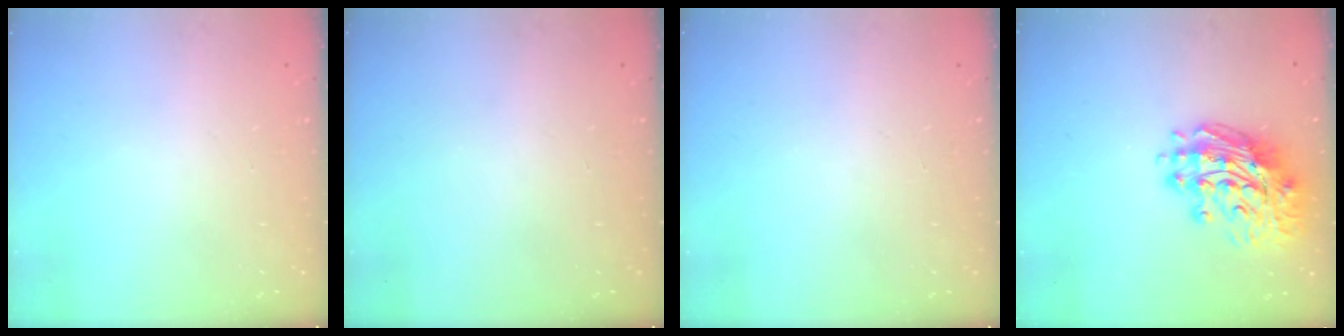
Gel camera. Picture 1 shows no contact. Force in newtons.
{"total": 0.0}
{"total": 0.0}
{"total": 15.0, "press": 14.9, "slide": 1.6}